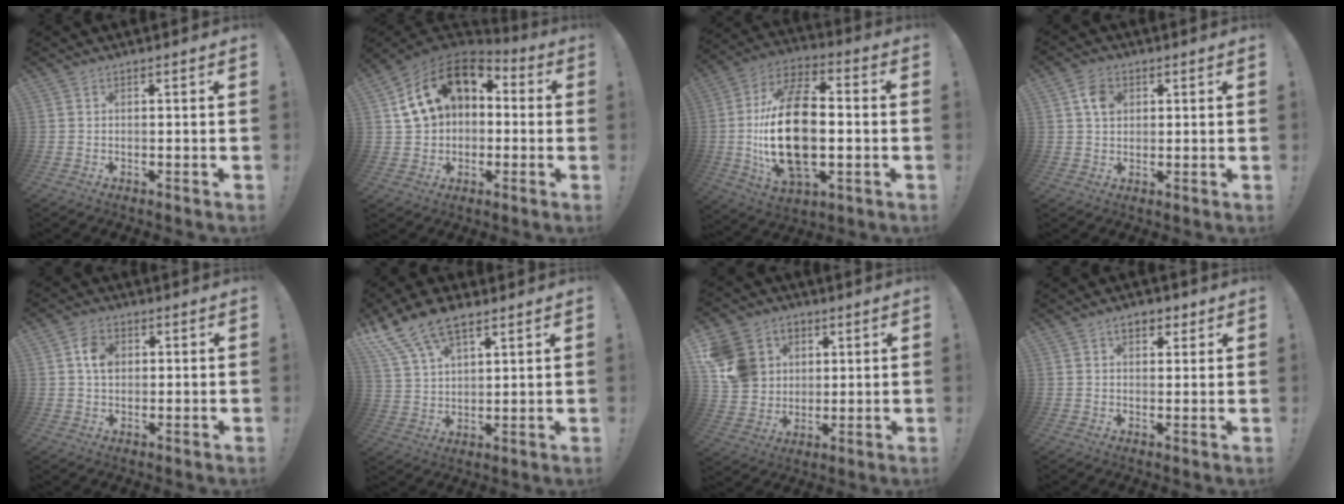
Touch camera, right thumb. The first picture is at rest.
{"total": 17.5, "force": [5.7, 12.5, 10.8], "torque": [-0.176, -0.005, 0.108]}
{"total": 24.3, "force": [-1.6, 13.6, 20.1], "torque": [-0.378, 0.005, -0.025]}
{"total": 6.0, "force": [2.1, 4.7, 3.1], "torque": [-0.047, 0.003, 0.039]}
{"total": 6.1, "force": [1.5, 4.5, 3.9], "torque": [-0.057, 0.006, 0.027]}
{"total": 12.7, "force": [8.6, 6.1, 7.1], "torque": [-0.136, -0.041, 0.163]}
{"total": 14.3, "force": [4.1, 12.7, 5.1], "torque": [-0.088, -0.009, 0.094]}
{"total": 5.2, "force": [2.6, 3.3, 3.0], "torque": [-0.033, -0.002, 0.044]}